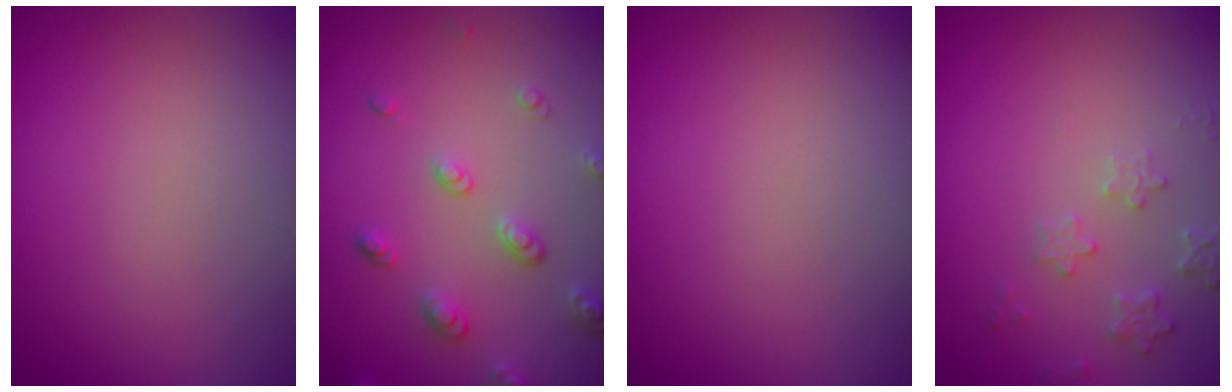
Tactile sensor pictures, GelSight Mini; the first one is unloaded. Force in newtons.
{"total": 2.9, "press": 2.6, "slide": 1.3}
{"total": 0.0}
{"total": 2.2, "press": 2.1, "slide": 0.4}